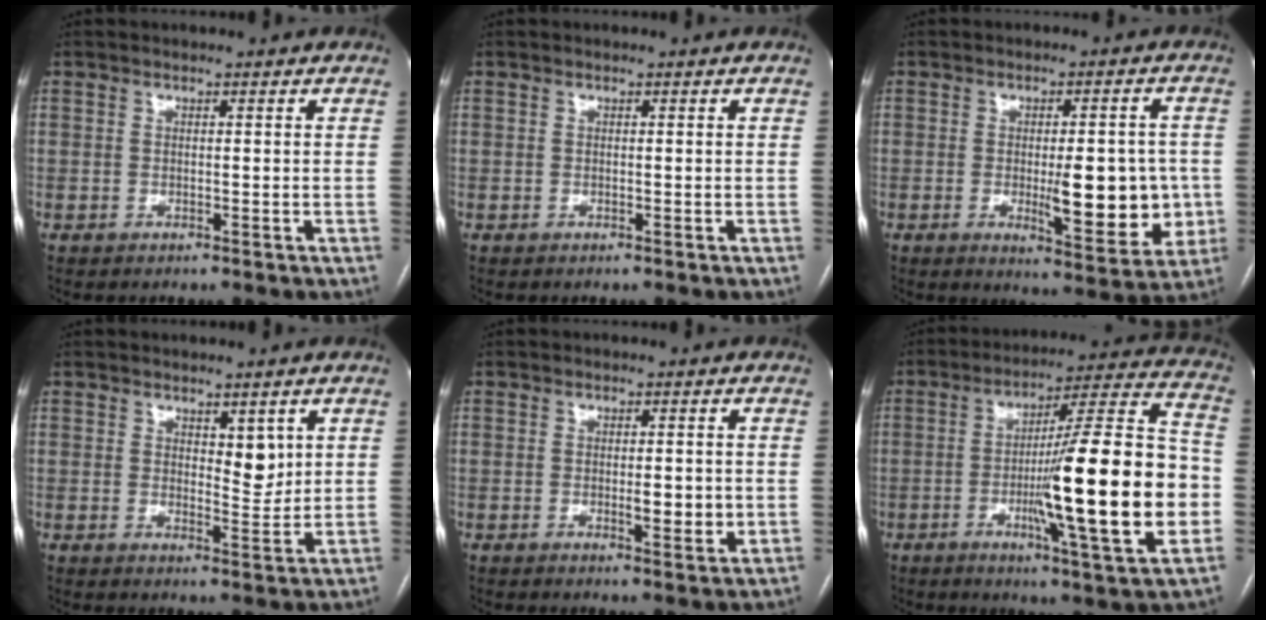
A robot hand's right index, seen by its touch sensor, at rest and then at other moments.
{"total": 0.0}
{"total": 11.7, "force": [-1.6, 3.6, 11.0], "torque": [-0.139, -0.004, -0.012]}
{"total": 3.9, "force": [1.6, 1.7, 3.1], "torque": [-0.041, -0.009, 0.028]}
{"total": 3.8, "force": [-0.4, 1.1, 3.6], "torque": [-0.054, -0.003, -0.004]}
{"total": 23.1, "force": [-4.5, 1.0, 22.7], "torque": [-0.318, 0.003, -0.072]}